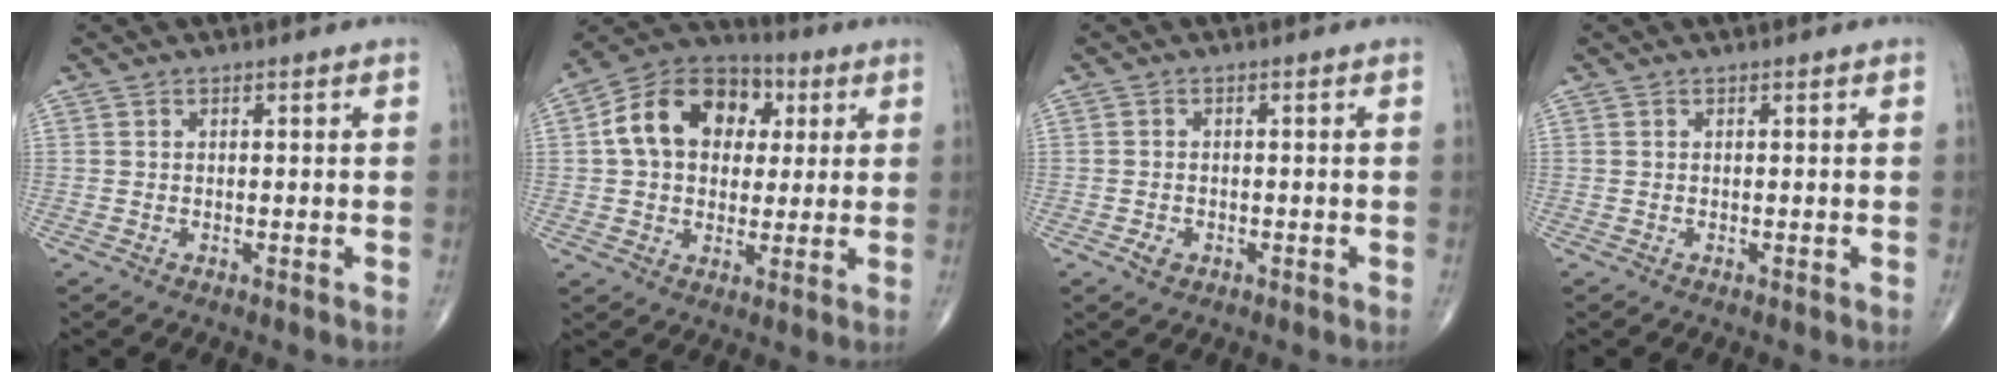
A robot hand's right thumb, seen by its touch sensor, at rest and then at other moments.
{"total": 15.9, "force": [3.3, 11.7, 10.2], "torque": [-0.144, 0.018, 0.046]}
{"total": 1.8, "force": [-0.9, 1.3, 0.9], "torque": [-0.012, 0.004, -0.012]}
{"total": 0.0}